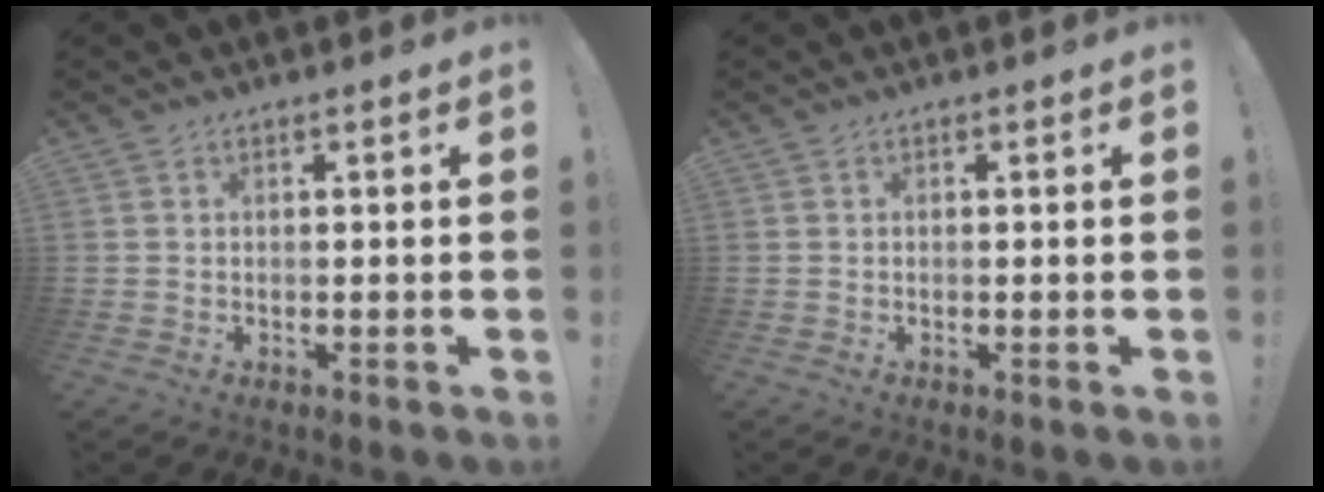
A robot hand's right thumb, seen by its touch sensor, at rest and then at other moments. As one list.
[{"total": 0.0}]